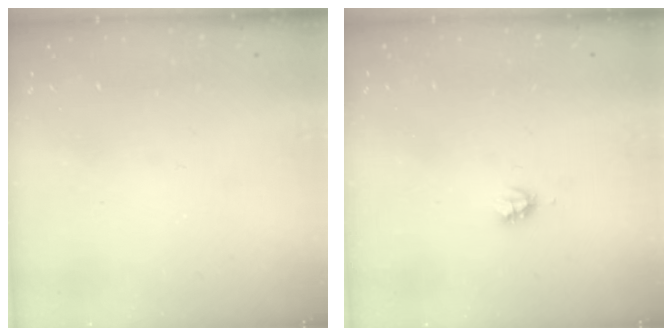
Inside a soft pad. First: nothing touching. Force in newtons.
{"total": 2.2, "press": 2.2, "slide": 0.3}